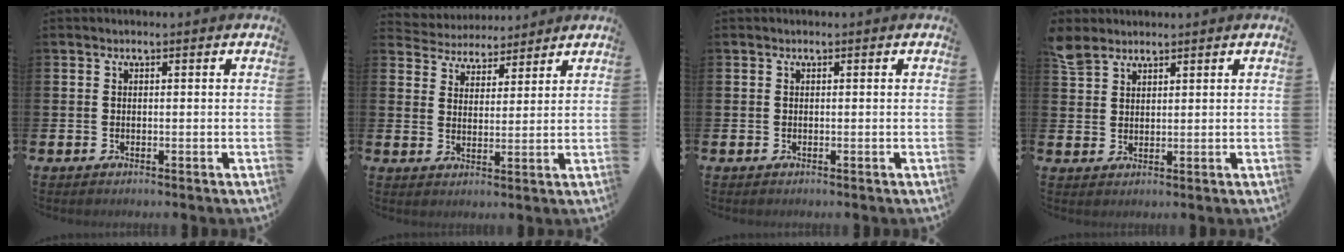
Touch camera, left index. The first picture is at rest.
{"total": 4.3, "force": [4.1, 1.1, -0.9], "torque": [-0.009, -0.028, 0.073]}
{"total": 0.0}
{"total": 3.9, "force": [3.5, 1.6, 0.5], "torque": [-0.012, -0.011, 0.066]}